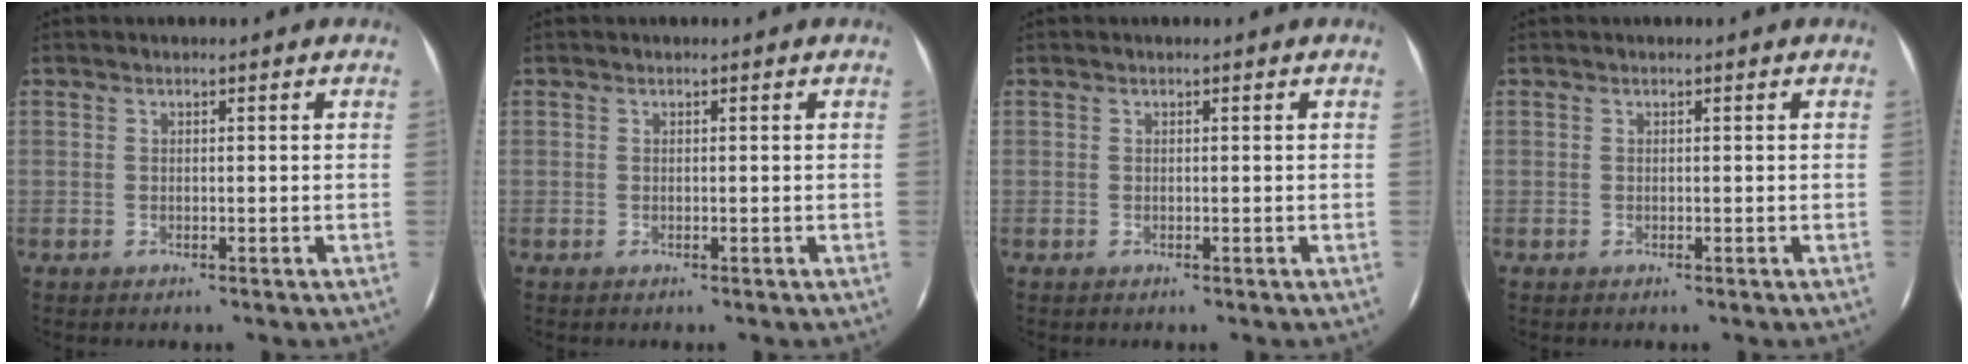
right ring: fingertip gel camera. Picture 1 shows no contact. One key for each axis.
{"total": 0.0}
{"total": 0.0}
{"total": 0.0}